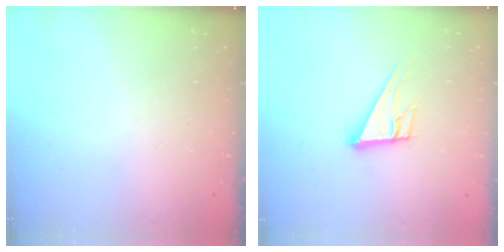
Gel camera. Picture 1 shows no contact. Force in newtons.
{"total": 10.0, "press": 10.0, "slide": 0.5}